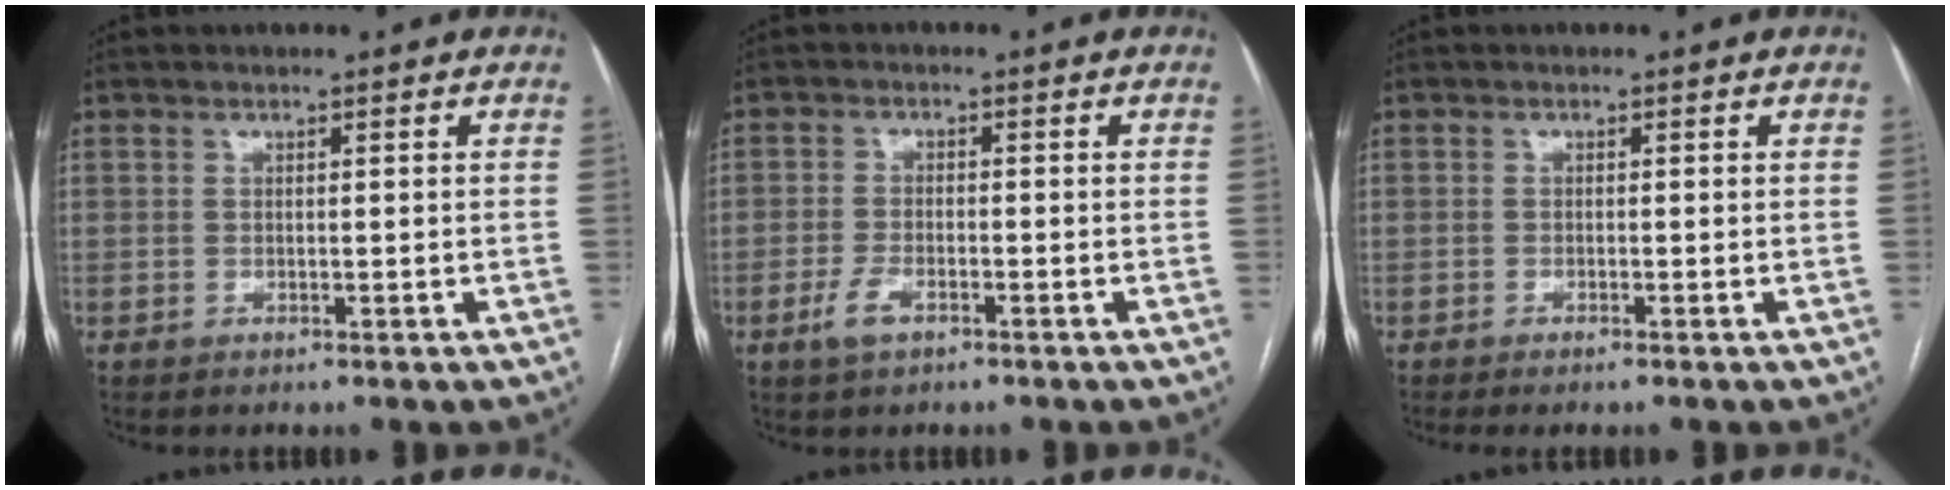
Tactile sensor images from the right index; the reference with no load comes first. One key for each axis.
{"total": 3.5, "fx": -2.0, "fy": 1.4, "fz": 2.4, "tx": -0.054, "ty": 0.001, "tz": -0.037}
{"total": 1.2, "fx": -1.0, "fy": -0.1, "fz": 0.7, "tx": -0.012, "ty": -0.002, "tz": -0.017}